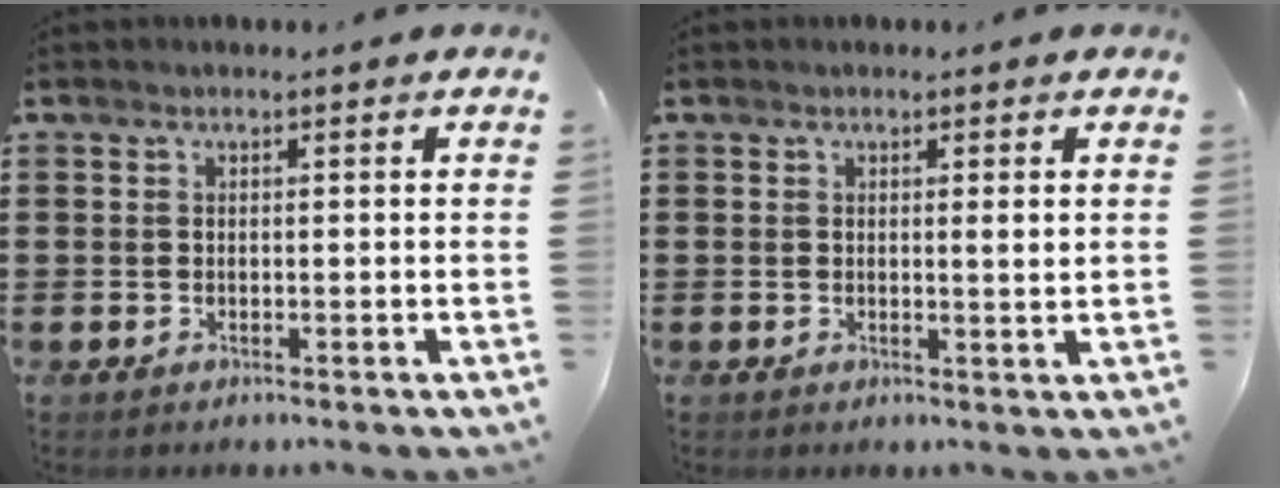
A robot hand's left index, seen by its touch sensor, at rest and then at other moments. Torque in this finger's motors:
{"motor_torque": [0.52, 0.16, 0.05, 0.03]}